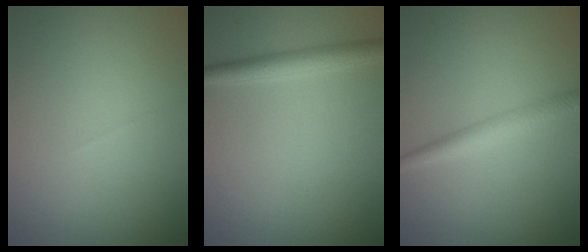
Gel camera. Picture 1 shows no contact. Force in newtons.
{"total": 2.6, "press": 2.6, "slide": 0.0}
{"total": 2.5, "press": 2.5, "slide": 0.1}